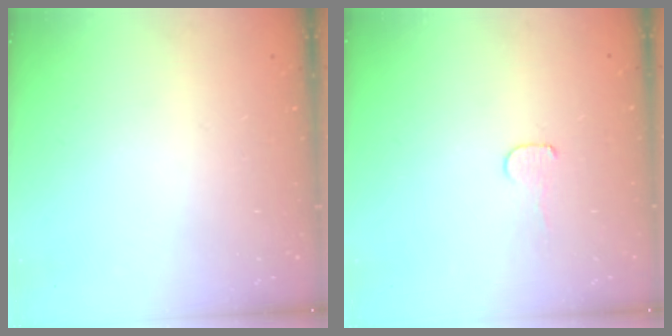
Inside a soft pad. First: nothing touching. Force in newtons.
{"total": 3.7, "press": 3.6, "slide": 0.3}